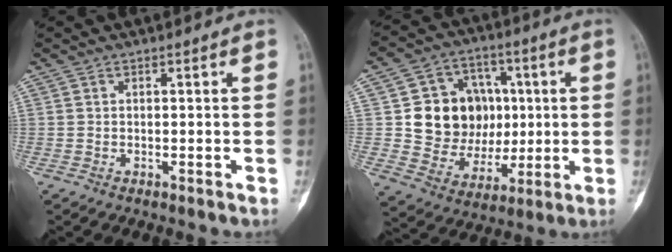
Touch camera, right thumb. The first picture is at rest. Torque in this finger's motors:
{"motor_torque": [0.39, 1.87, 0.13, -0.49, 0.00]}